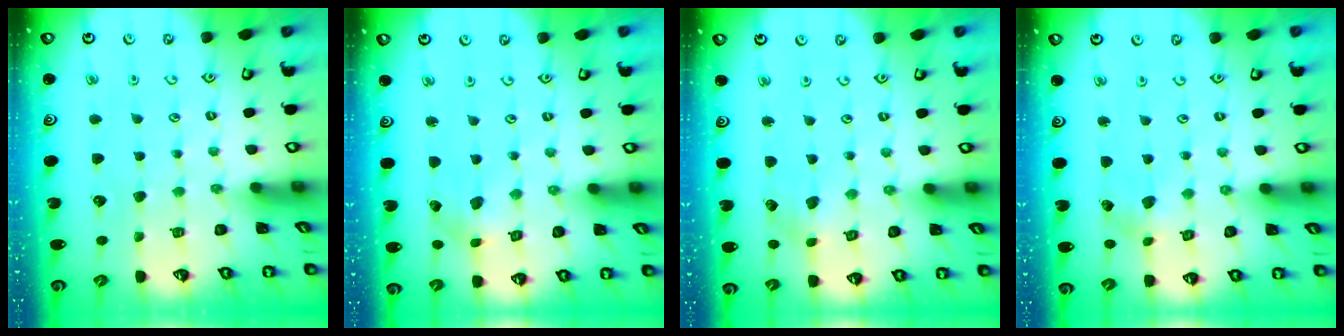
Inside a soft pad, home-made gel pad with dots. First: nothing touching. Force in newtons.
{"total": 2.1, "press": 2.1, "slide": 0.3}
{"total": 2.7, "press": 2.7, "slide": 0.3}
{"total": 2.5, "press": 2.4, "slide": 0.7}